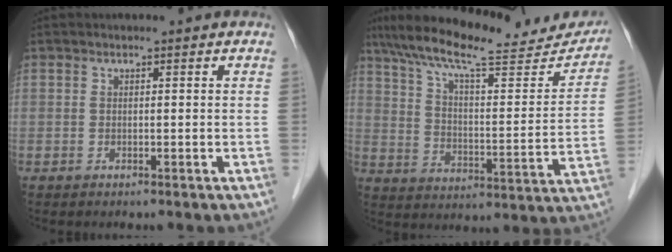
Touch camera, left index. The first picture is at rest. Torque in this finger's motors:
{"motor_torque": [0.92, -1.22, 0.32, 0.07]}